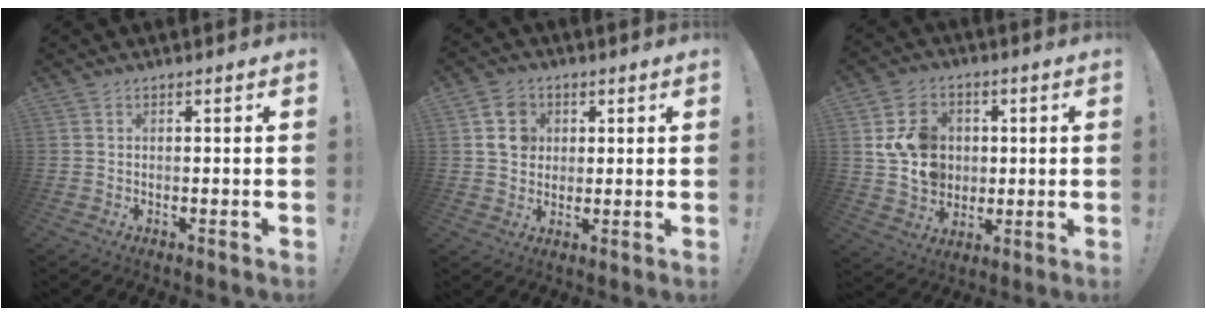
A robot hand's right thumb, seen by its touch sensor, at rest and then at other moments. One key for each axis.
{"total": 8.9, "fx": 3.0, "fy": 7.6, "fz": 3.4, "tx": -0.050, "ty": -0.002, "tz": 0.061}
{"total": 12.9, "fx": 2.3, "fy": 11.3, "fz": 5.9, "tx": -0.093, "ty": -0.004, "tz": 0.052}